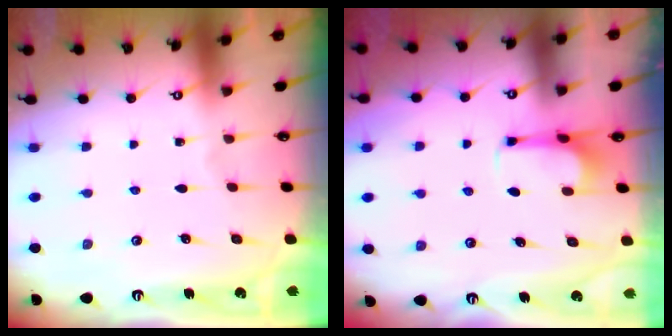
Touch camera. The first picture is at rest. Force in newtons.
{"total": 4.8, "press": 4.7, "slide": 0.9}